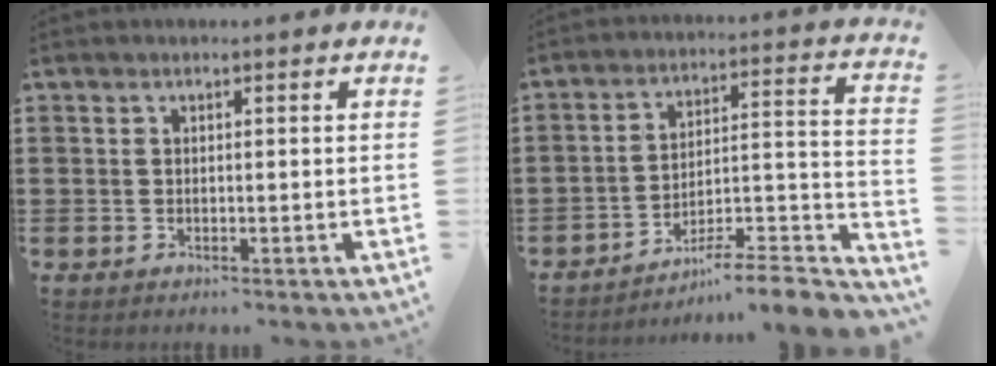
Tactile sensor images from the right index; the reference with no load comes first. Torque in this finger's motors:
{"motor_torque": [-1.65, 0.48, -0.02, -0.03]}